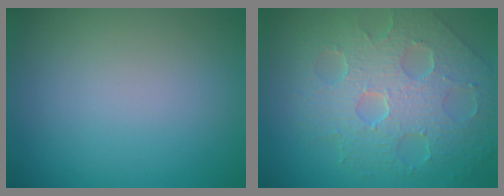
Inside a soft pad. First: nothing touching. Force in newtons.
{"total": 8.3, "press": 5.8, "slide": 5.9}